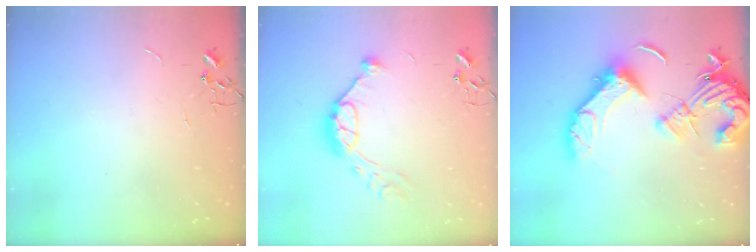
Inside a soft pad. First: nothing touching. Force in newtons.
{"total": 12.9, "press": 12.8, "slide": 0.9}
{"total": 20.2, "press": 20.1, "slide": 2.4}